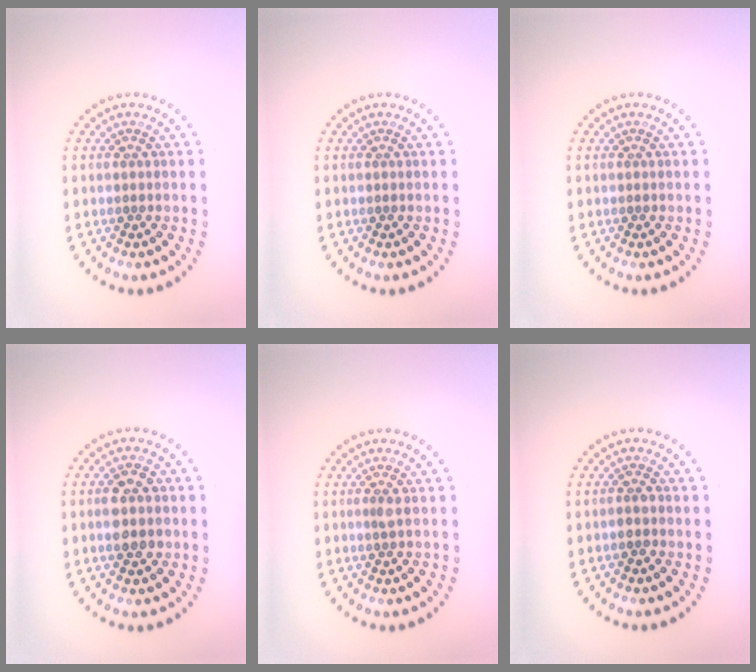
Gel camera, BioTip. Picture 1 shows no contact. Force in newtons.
{"total": 0.0}
{"total": 0.0}
{"total": 3.6, "press": 3.6, "slide": 0.1}
{"total": 0.7, "press": 0.5, "slide": 0.5}
{"total": 1.2, "press": 1.0, "slide": 0.5}